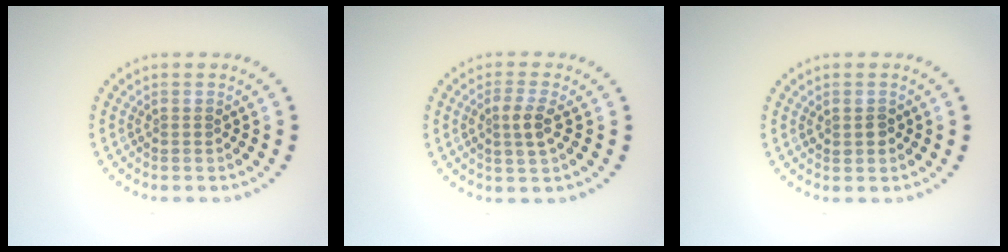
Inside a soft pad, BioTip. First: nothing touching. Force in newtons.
{"total": 2.2, "press": 2.1, "slide": 0.7}
{"total": 1.3, "press": 1.3, "slide": 0.2}